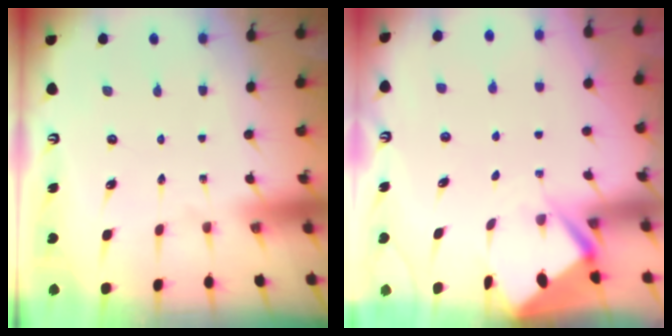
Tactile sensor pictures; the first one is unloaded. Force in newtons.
{"total": 3.5, "press": 3.5, "slide": 0.4}